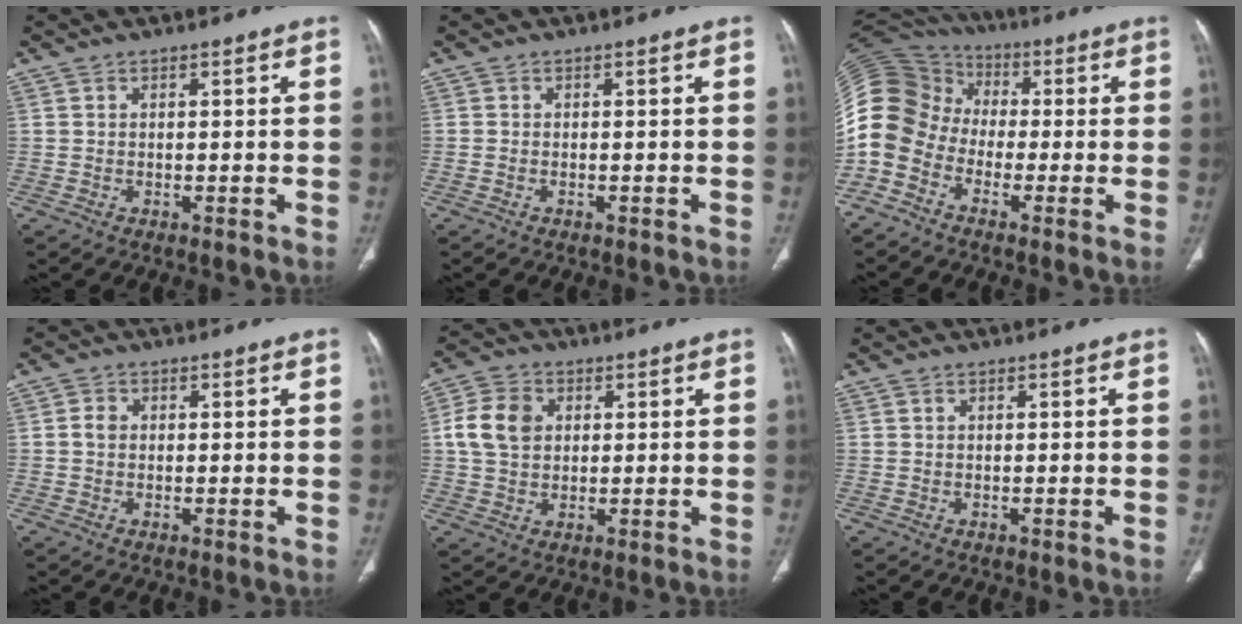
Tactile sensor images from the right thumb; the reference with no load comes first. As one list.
[{"total": 0.0}, {"total": 14.6, "force": [-4.3, 11.8, 7.3], "torque": [-0.157, 0.062, -0.095]}, {"total": 1.6, "force": [0.0, 1.3, 0.9], "torque": [-0.015, 0.004, -0.001]}, {"total": 8.2, "force": [1.6, 6.2, 5.1], "torque": [-0.092, 0.007, 0.029]}, {"total": 0.0}]